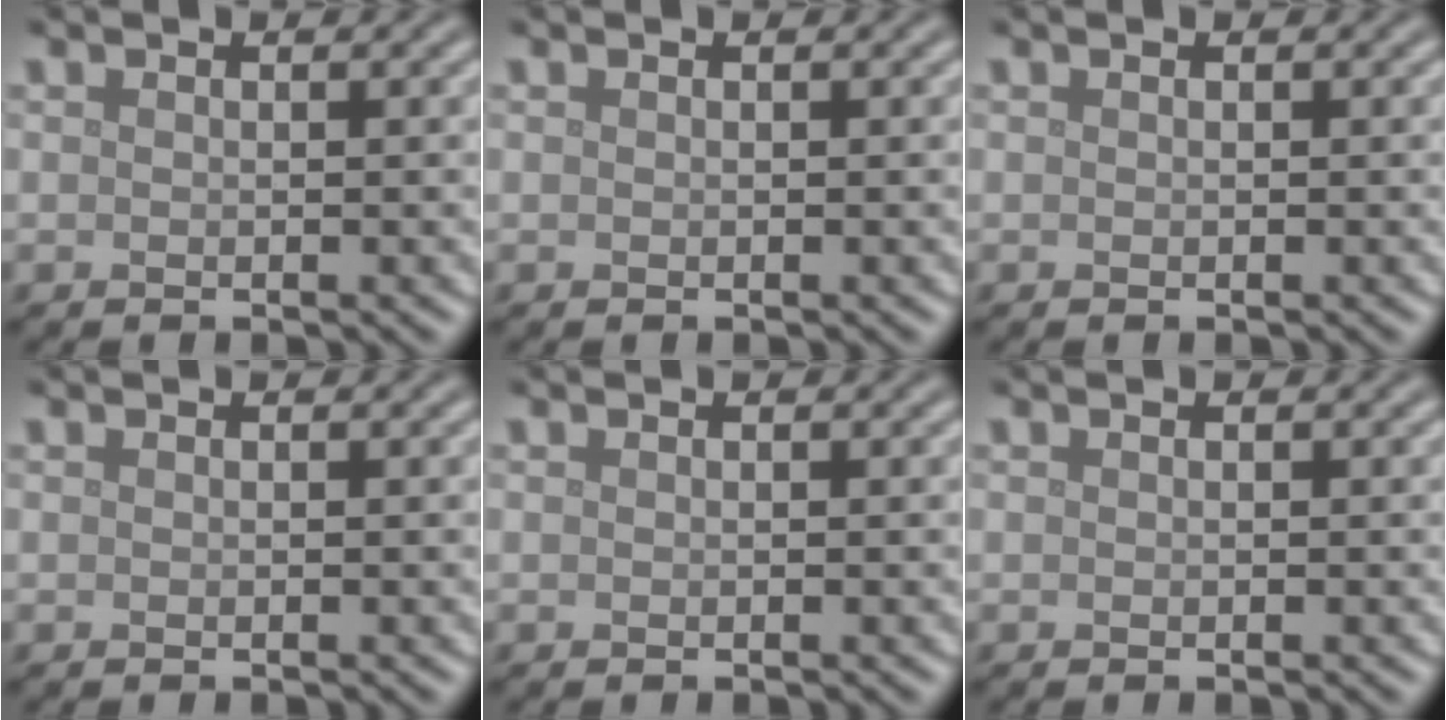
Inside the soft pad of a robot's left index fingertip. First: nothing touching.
{"total": 0.0}
{"total": 0.0}
{"total": 0.0}
{"total": 0.0}
{"total": 0.0}